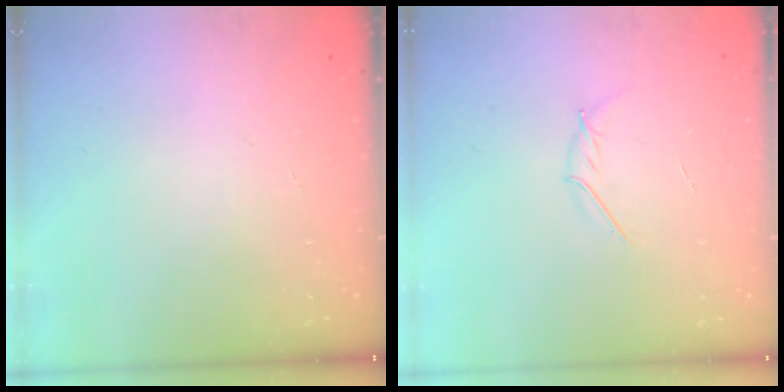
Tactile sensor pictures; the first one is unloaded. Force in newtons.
{"total": 3.6, "press": 3.5, "slide": 0.9}